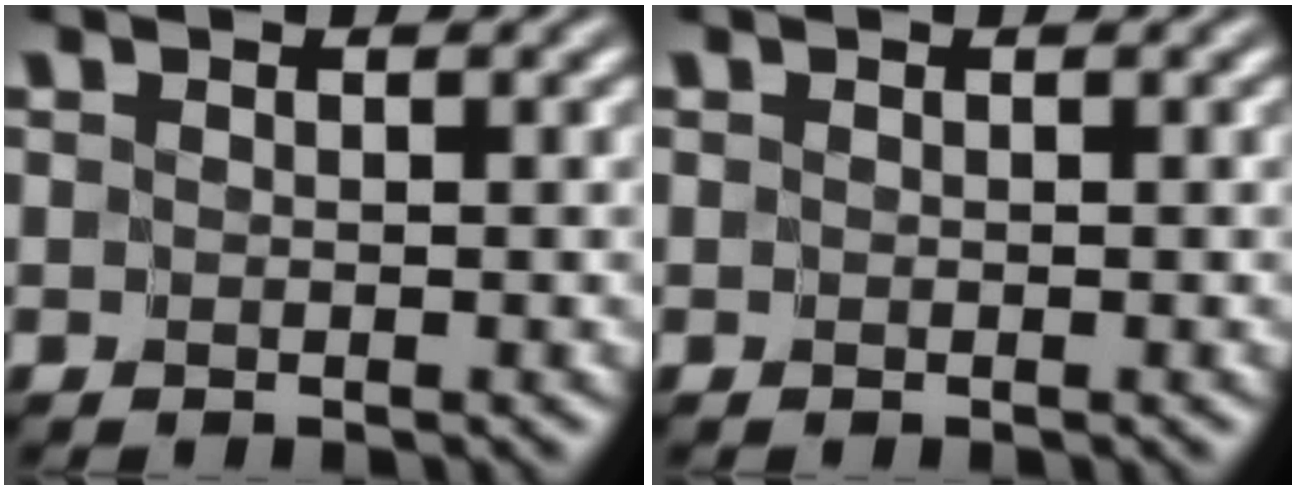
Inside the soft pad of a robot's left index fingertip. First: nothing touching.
{"total": 0.0}